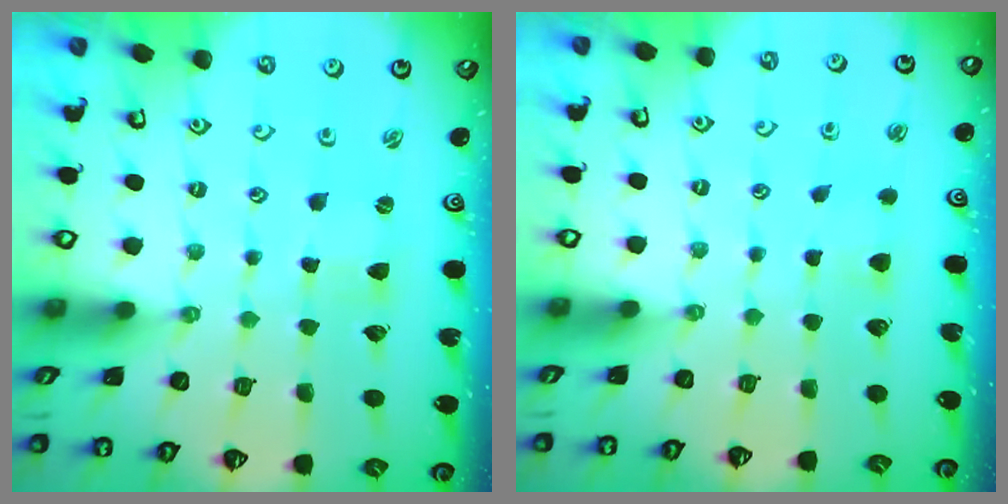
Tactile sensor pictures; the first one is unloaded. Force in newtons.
{"total": 3.6, "press": 3.6, "slide": 0.5}